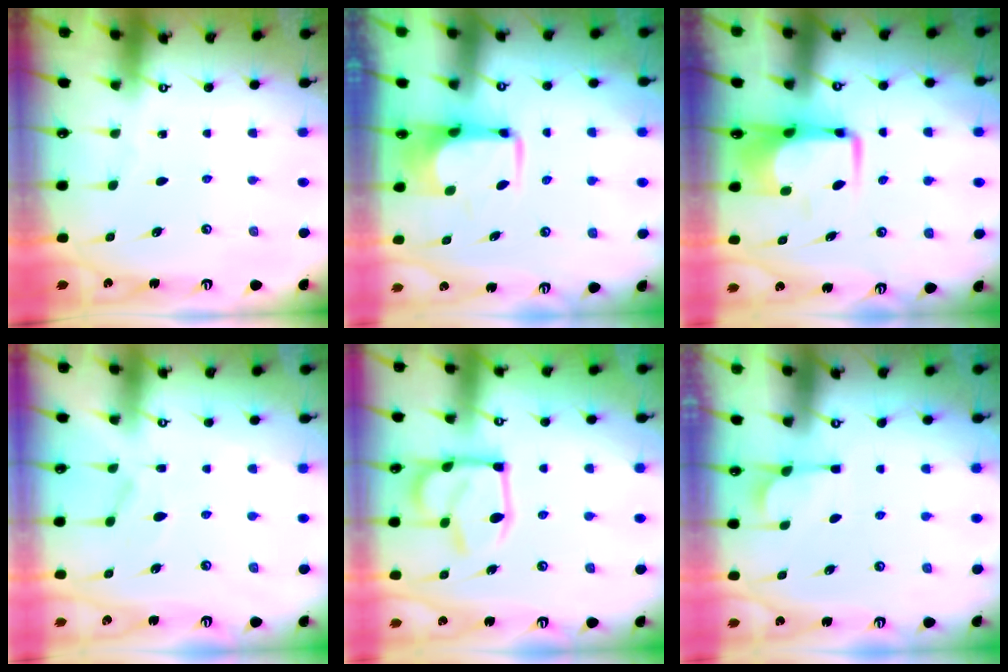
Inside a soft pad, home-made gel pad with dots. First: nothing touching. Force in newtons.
{"total": 2.2, "press": 2.1, "slide": 0.7}
{"total": 7.3, "press": 7.1, "slide": 1.4}
{"total": 1.0, "press": 0.2, "slide": 0.9}
{"total": 8.4, "press": 8.4, "slide": 0.7}
{"total": 6.8, "press": 6.7, "slide": 1.6}